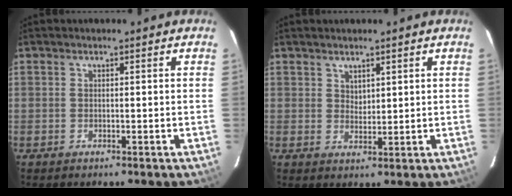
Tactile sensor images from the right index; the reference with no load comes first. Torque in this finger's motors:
{"motor_torque": [-0.20, -0.02, -0.06, 0.00]}